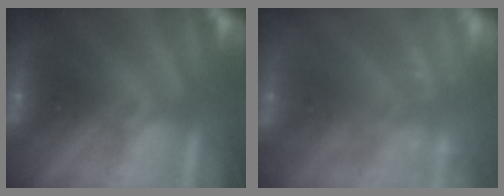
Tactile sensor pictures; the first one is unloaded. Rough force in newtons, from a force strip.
{"total": 2.3}